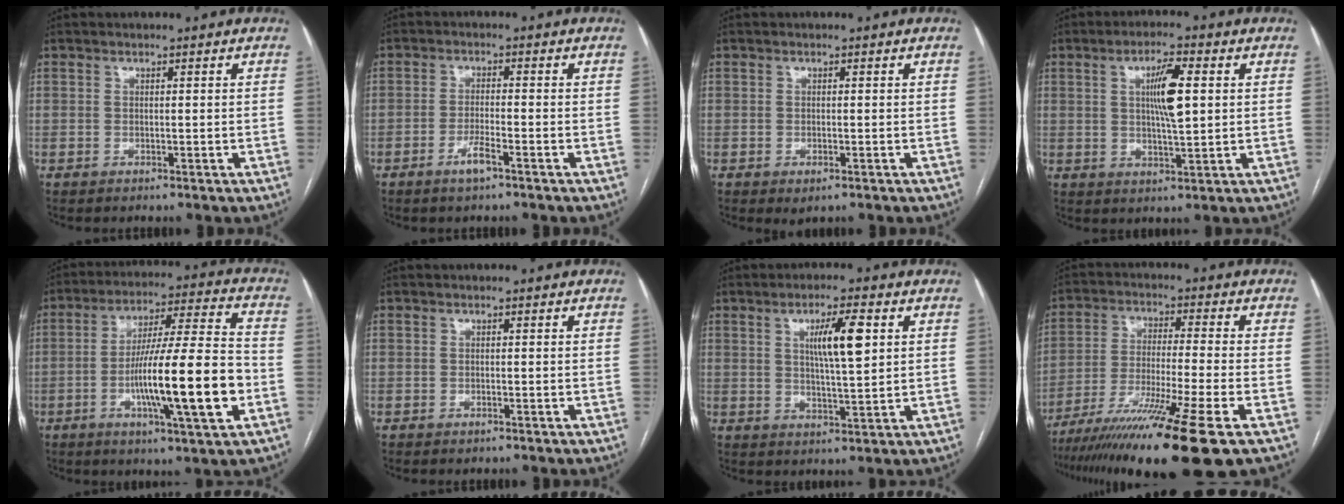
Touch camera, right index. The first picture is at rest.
{"total": 3.3, "force": [-2.1, 0.3, 2.5], "torque": [-0.050, -0.002, -0.039]}
{"total": 1.6, "force": [-0.8, 0.7, 1.2], "torque": [-0.015, -0.002, -0.005]}
{"total": 6.9, "force": [1.6, 1.0, 6.6], "torque": [-0.120, 0.004, 0.030]}
{"total": 17.5, "force": [-4.6, 0.6, 16.9], "torque": [-0.290, -0.003, -0.073]}
{"total": 0.5, "force": [-0.4, 0.2, 0.3], "torque": [-0.006, -0.001, -0.004]}
{"total": 7.3, "force": [2.3, 0.8, 6.9], "torque": [-0.120, 0.003, 0.040]}
{"total": 17.7, "force": [-11.7, -1.5, 13.2], "torque": [-0.215, -0.049, -0.198]}